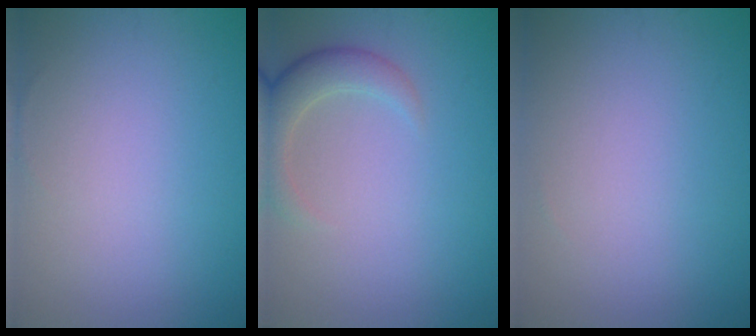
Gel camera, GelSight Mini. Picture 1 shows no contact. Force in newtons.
{"total": 3.2, "press": 3.2, "slide": 0.3}
{"total": 0.0}